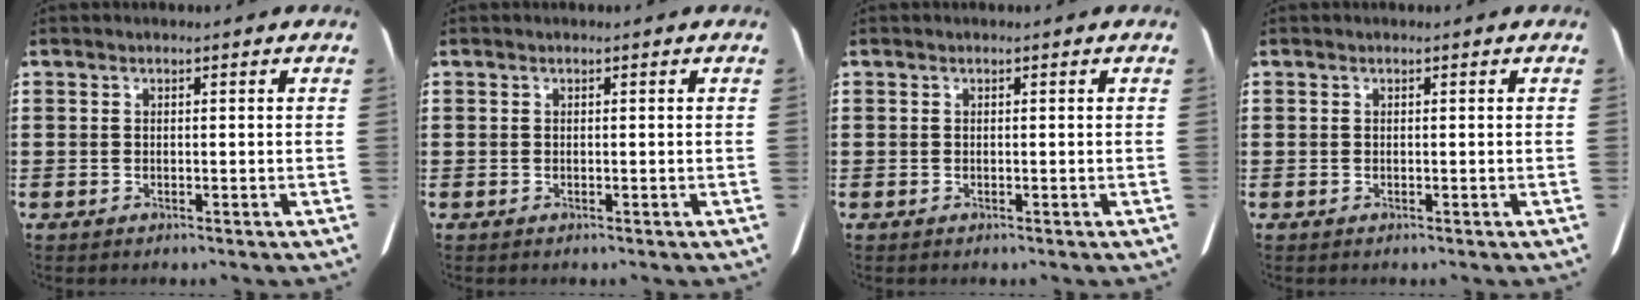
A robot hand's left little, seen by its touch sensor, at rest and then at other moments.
{"total": 0.0}
{"total": 0.0}
{"total": 0.0}